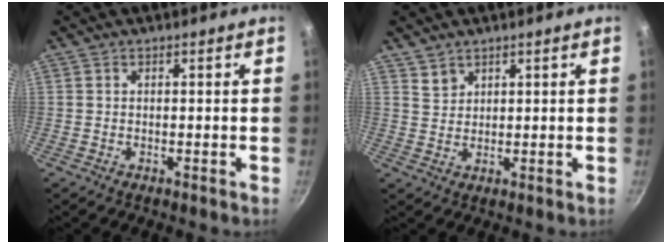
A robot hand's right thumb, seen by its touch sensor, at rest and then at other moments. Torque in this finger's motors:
{"motor_torque": [-0.11, 0.33, 0.38, -0.29, -0.02]}